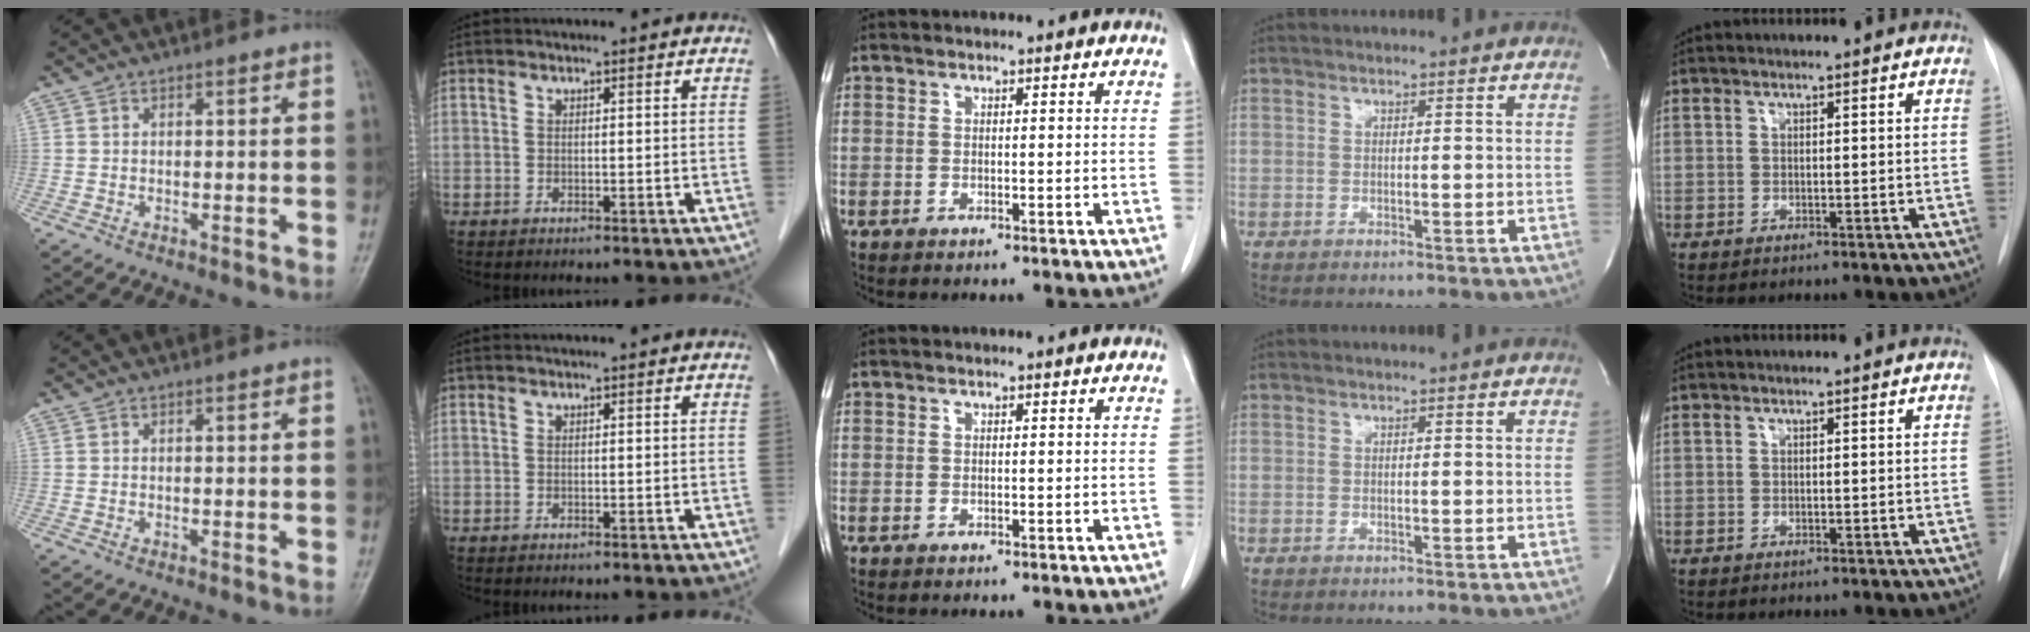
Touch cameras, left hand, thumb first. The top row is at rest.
{}